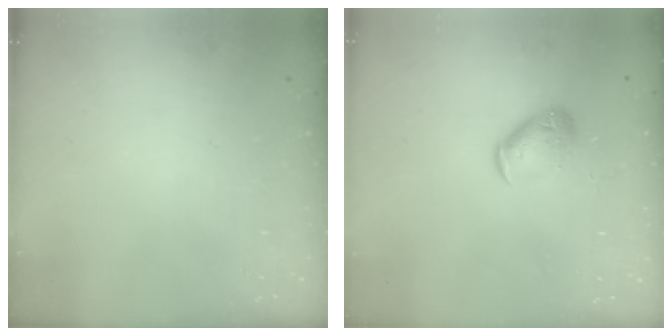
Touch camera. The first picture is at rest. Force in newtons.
{"total": 9.3, "press": 9.2, "slide": 1.4}